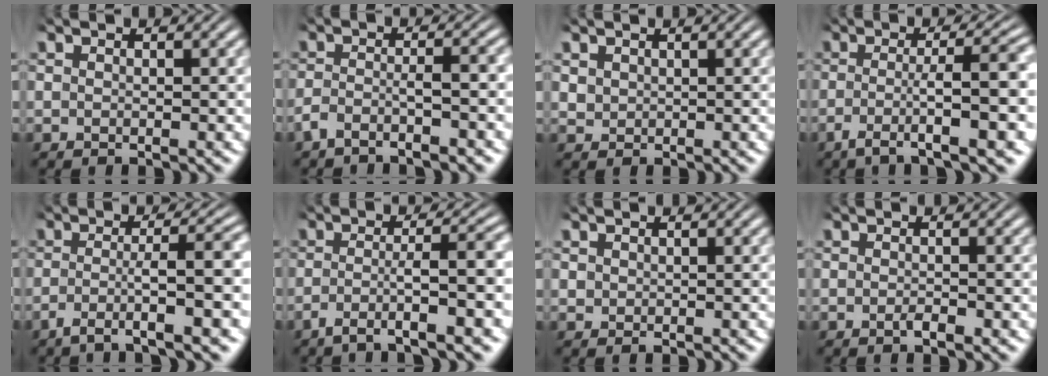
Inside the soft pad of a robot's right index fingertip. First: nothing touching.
{"total": 3.3, "force": [-2.7, 0.8, 1.7], "torque": [-0.026, -0.010, -0.045]}
{"total": 1.3, "force": [0.7, 1.1, 0.1], "torque": [-0.012, -0.008, 0.025]}
{"total": 6.6, "force": [-3.1, 1.1, 5.7], "torque": [-0.081, -0.015, -0.038]}
{"total": 5.5, "force": [-3.0, 0.5, 4.5], "torque": [-0.069, -0.013, -0.038]}
{"total": 5.0, "force": [-2.9, 0.4, 4.1], "torque": [-0.061, -0.012, -0.039]}
{"total": 0.7, "force": [0.2, 0.7, 0.0], "torque": [-0.004, -0.010, 0.014]}
{"total": 0.9, "force": [-0.6, 0.4, 0.5], "torque": [-0.005, -0.001, -0.012]}